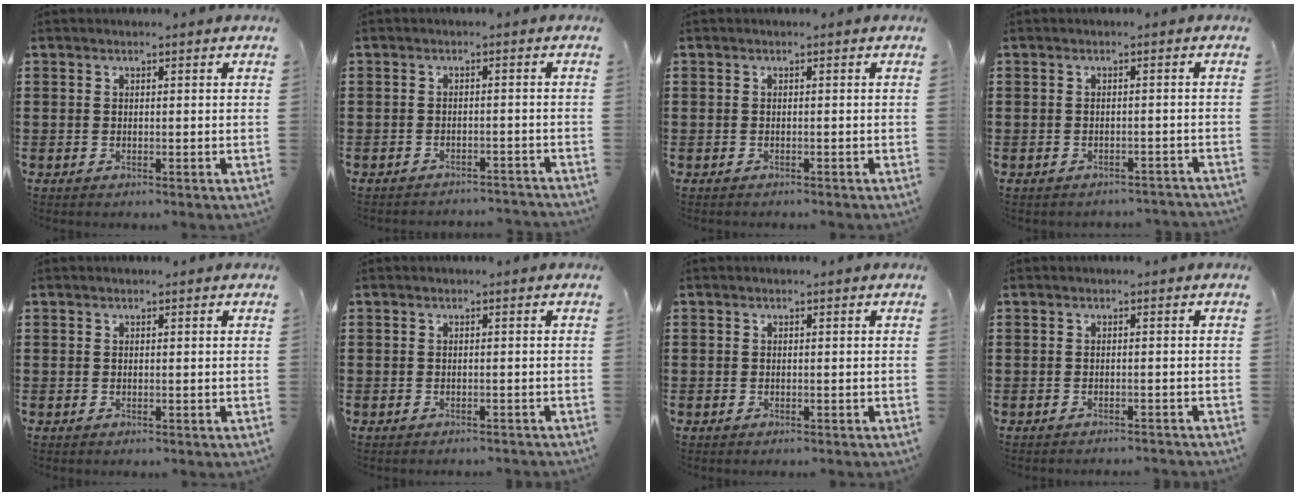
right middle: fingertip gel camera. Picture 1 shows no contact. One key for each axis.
{"total": 2.1, "fx": -2.1, "fy": 0.2, "fz": -0.2, "tx": -0.003, "ty": 0.004, "tz": -0.047}
{"total": 0.6, "fx": -0.5, "fy": 0.3, "fz": -0.2, "tx": 0.003, "ty": 0.005, "tz": -0.012}
{"total": 1.4, "fx": -1.4, "fy": 0.2, "fz": 0.1, "tx": -0.007, "ty": 0.002, "tz": -0.030}
{"total": 0.0}
{"total": 0.9, "fx": -0.9, "fy": 0.1, "fz": 0.0, "tx": -0.002, "ty": 0.001, "tz": -0.019}
{"total": 0.7, "fx": -0.5, "fy": 0.5, "fz": -0.1, "tx": 0.001, "ty": 0.004, "tz": -0.012}
{"total": 1.1, "fx": -1.1, "fy": -0.1, "fz": 0.1, "tx": -0.004, "ty": 0.002, "tz": -0.022}